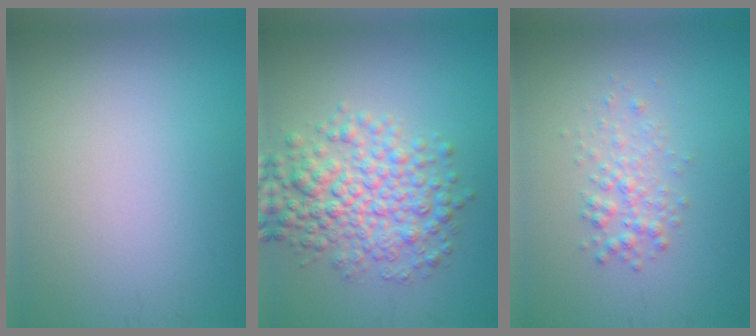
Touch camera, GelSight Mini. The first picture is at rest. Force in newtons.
{"total": 6.2, "press": 6.2, "slide": 0.1}
{"total": 1.9, "press": 1.9, "slide": 0.0}